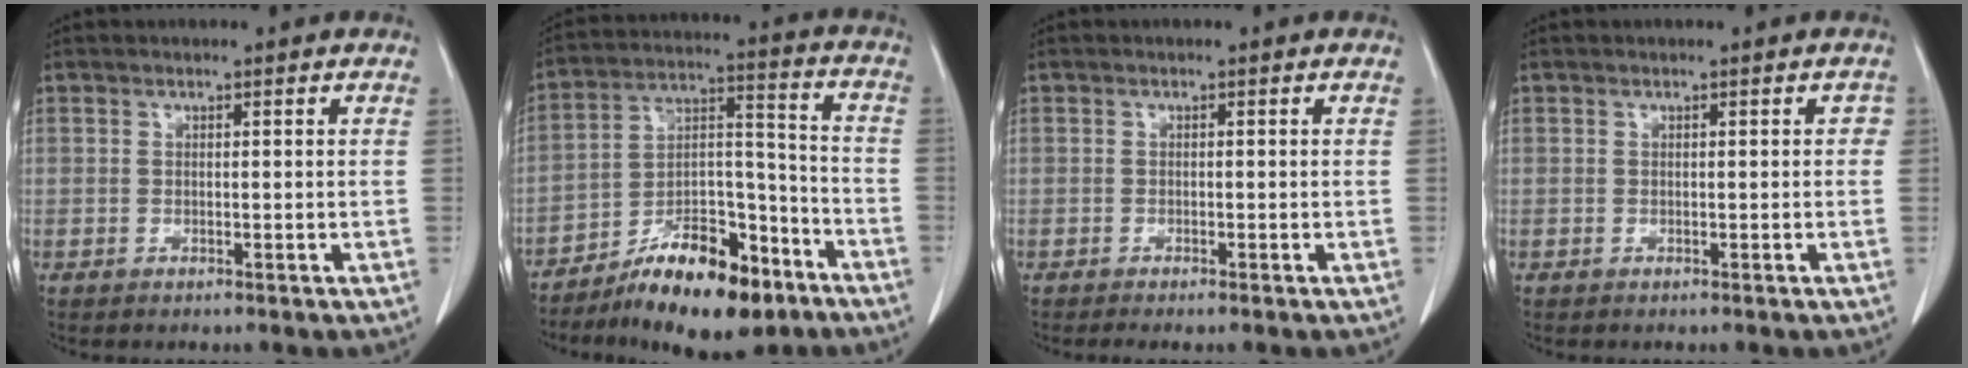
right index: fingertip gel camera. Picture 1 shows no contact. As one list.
[{"total": 16.4, "force": [-11.0, 5.5, 10.8], "torque": [-0.169, 0.026, -0.180]}, {"total": 1.4, "force": [-1.1, -0.1, 0.8], "torque": [-0.015, -0.003, -0.018]}, {"total": 0.8, "force": [0.0, 0.7, 0.5], "torque": [0.005, 0.009, -0.002]}]